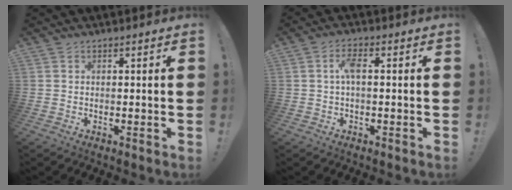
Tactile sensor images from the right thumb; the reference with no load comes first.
{"total": 4.4, "force": [0.3, 1.5, 4.1], "torque": [-0.081, 0.011, 0.003]}